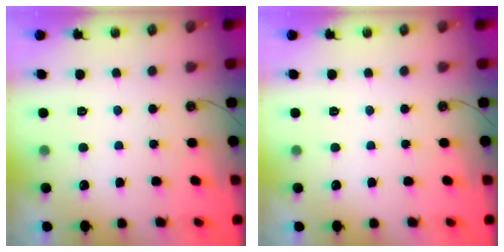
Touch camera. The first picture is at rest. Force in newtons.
{"total": 0.0}